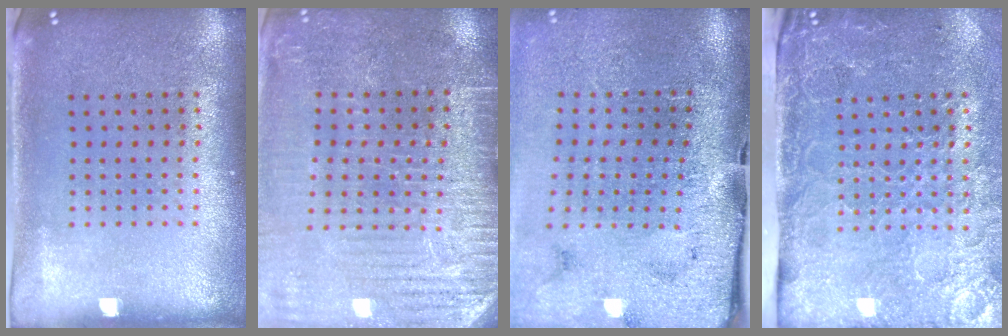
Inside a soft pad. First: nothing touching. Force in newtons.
{"total": 3.3, "press": 3.3, "slide": 0.4}
{"total": 4.7, "press": 3.6, "slide": 2.9}
{"total": 4.4, "press": 3.6, "slide": 2.5}